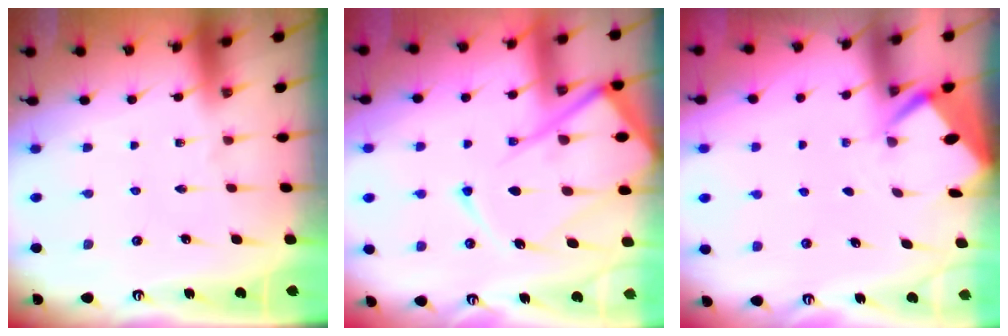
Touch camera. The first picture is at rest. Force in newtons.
{"total": 18.5, "press": 18.3, "slide": 2.1}
{"total": 2.7, "press": 2.7, "slide": 0.3}